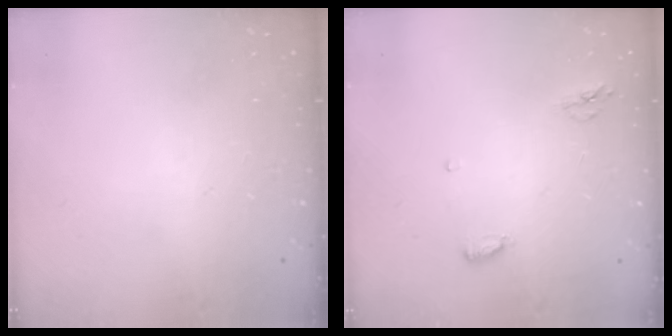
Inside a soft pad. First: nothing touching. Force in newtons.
{"total": 5.4, "press": 5.3, "slide": 1.1}